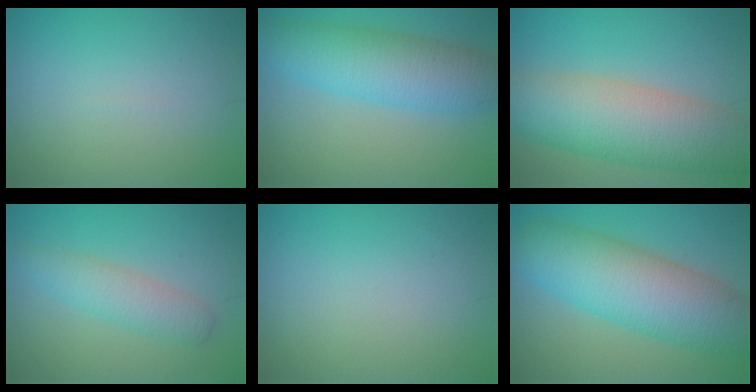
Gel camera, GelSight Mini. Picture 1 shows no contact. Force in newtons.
{"total": 6.6, "press": 6.6, "slide": 0.0}
{"total": 9.4, "press": 9.4, "slide": 0.3}
{"total": 3.1, "press": 3.1, "slide": 0.1}
{"total": 0.0}
{"total": 9.5, "press": 9.5, "slide": 0.3}